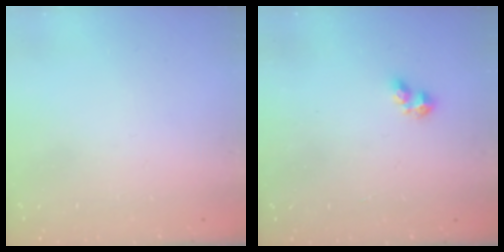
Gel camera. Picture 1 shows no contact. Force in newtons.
{"total": 2.3, "press": 2.2, "slide": 0.6}